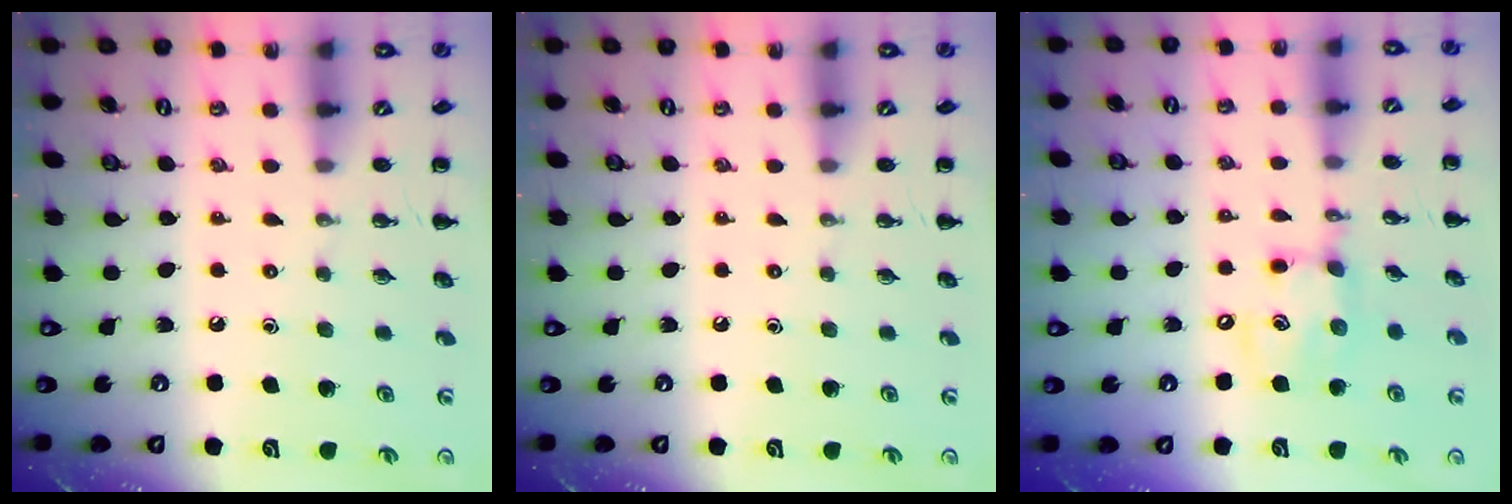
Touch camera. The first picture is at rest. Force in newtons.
{"total": 0.0}
{"total": 10.5, "press": 10.4, "slide": 1.6}